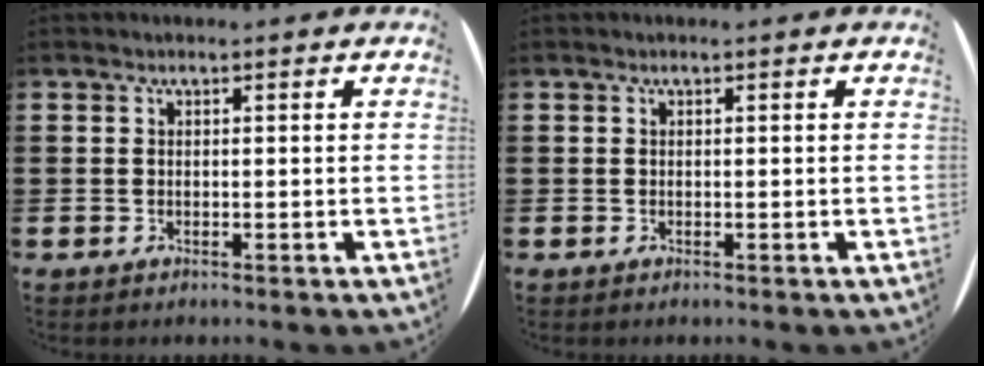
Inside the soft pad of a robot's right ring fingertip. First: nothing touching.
{"total": 0.0}